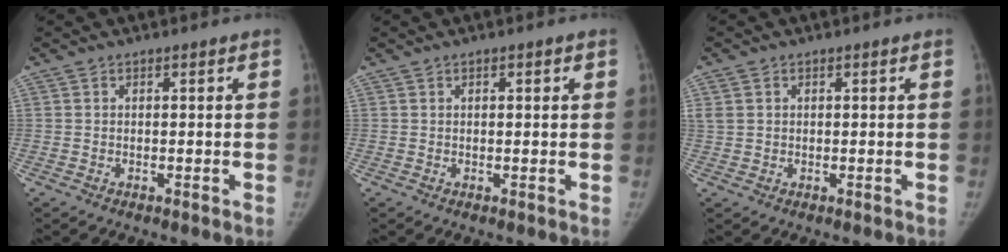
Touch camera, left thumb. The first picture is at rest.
{"total": 1.5, "force": [0.6, 0.5, 1.3], "torque": [-0.017, 0.002, 0.007]}
{"total": 2.9, "force": [0.8, 2.3, 1.6], "torque": [-0.041, 0.010, 0.024]}